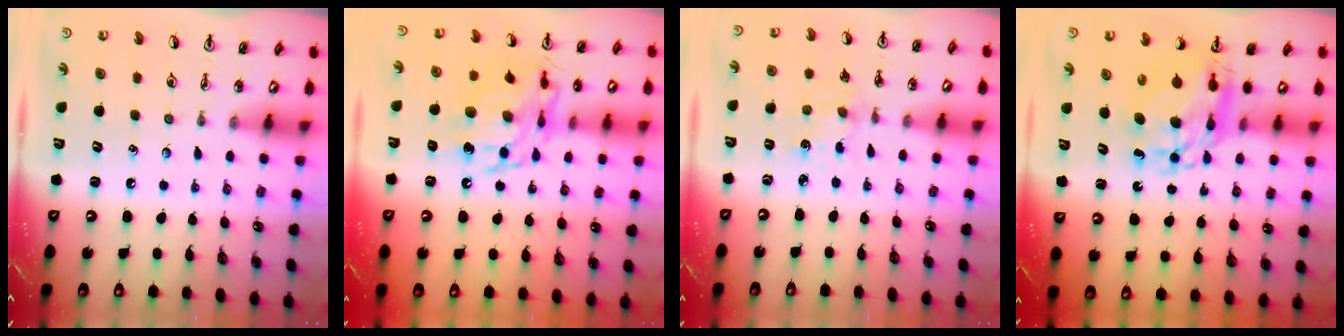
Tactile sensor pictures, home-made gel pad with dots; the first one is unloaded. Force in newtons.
{"total": 13.7, "press": 13.7, "slide": 1.3}
{"total": 2.7, "press": 2.6, "slide": 0.4}
{"total": 11.5, "press": 11.4, "slide": 0.9}